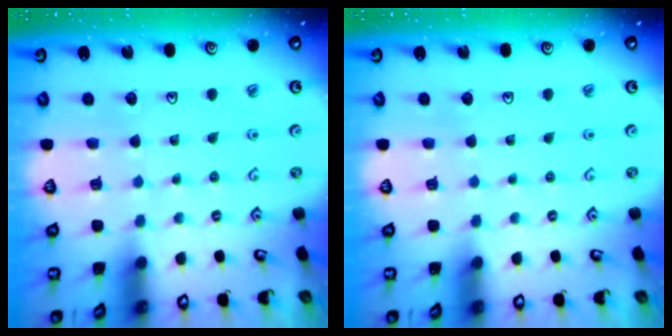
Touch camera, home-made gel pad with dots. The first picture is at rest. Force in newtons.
{"total": 0.0}